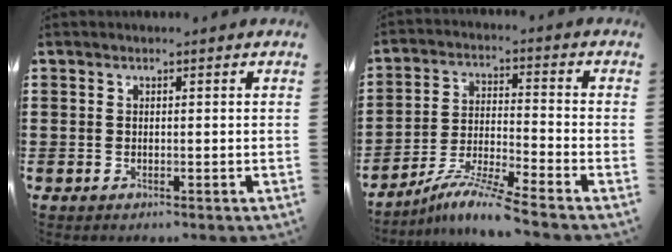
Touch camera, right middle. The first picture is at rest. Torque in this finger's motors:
{"motor_torque": [1.42, 0.06, 0.13, 0.09]}